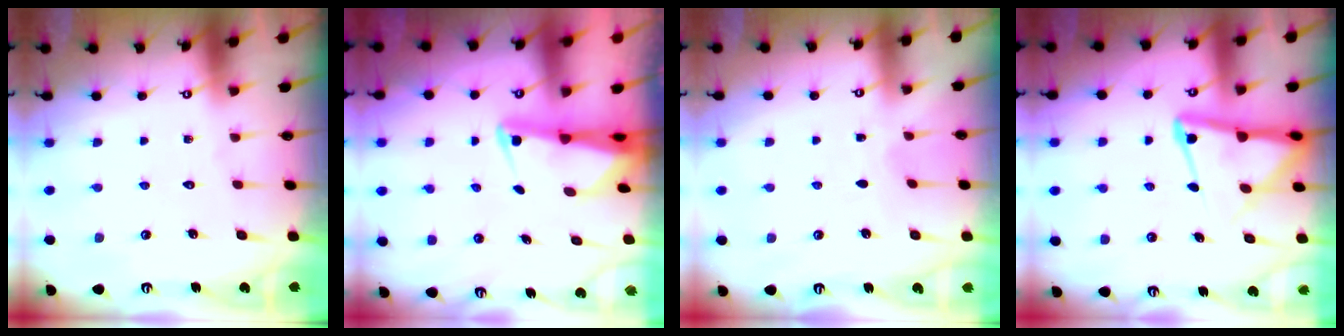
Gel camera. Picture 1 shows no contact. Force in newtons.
{"total": 2.9, "press": 2.9, "slide": 0.4}
{"total": 2.7, "press": 2.7, "slide": 0.2}
{"total": 11.4, "press": 11.3, "slide": 1.2}